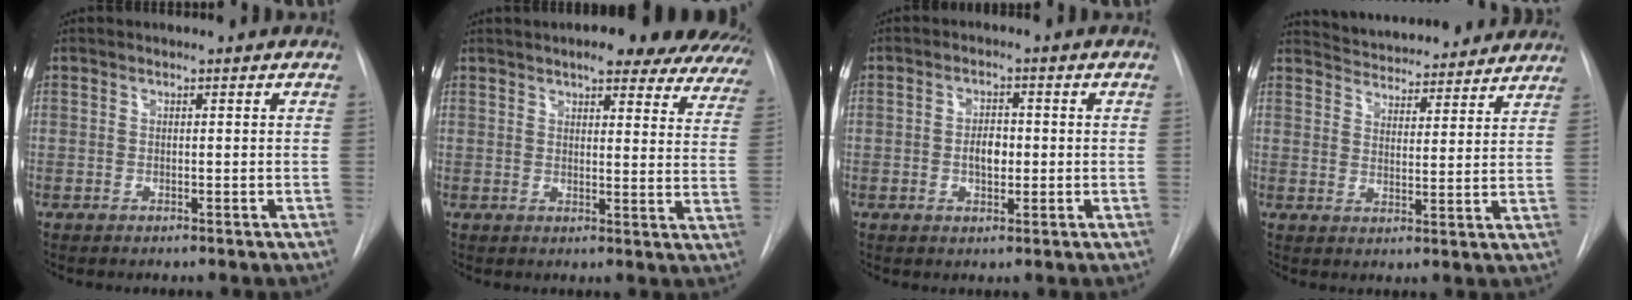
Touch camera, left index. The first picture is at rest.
{"total": 21.8, "force": [18.2, 5.0, 10.9], "torque": [-0.130, -0.034, 0.191]}
{"total": 3.5, "force": [-1.1, 1.9, 2.8], "torque": [-0.045, -0.001, -0.014]}
{"total": 17.9, "force": [16.7, 4.3, 4.6], "torque": [-0.066, 0.001, 0.216]}